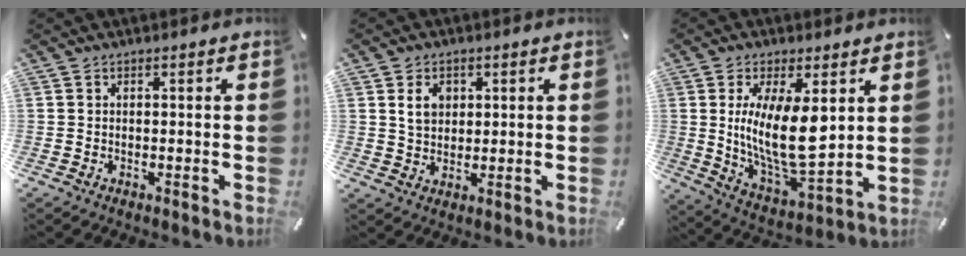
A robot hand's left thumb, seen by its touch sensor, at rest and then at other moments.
{"total": 4.9, "force": [1.5, 4.1, 2.3], "torque": [-0.039, 0.002, 0.023]}
{"total": 15.6, "force": [3.1, 6.7, 13.8], "torque": [-0.265, -0.021, 0.052]}